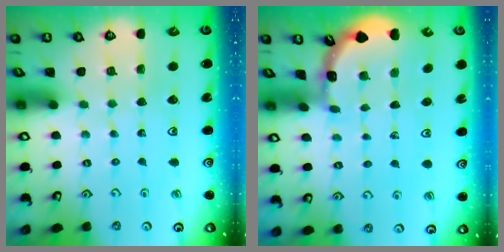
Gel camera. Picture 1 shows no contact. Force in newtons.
{"total": 1.7, "press": 1.7, "slide": 0.1}